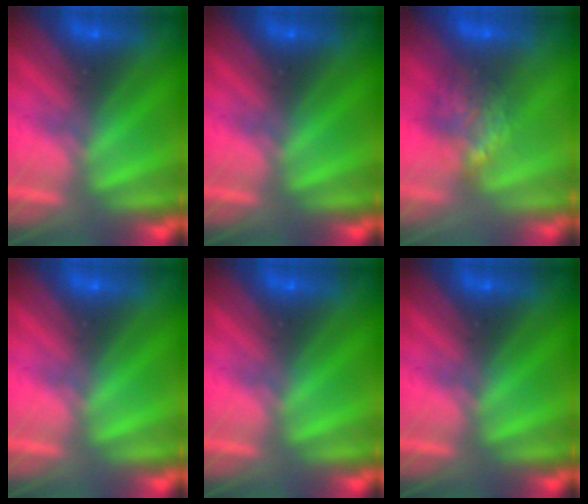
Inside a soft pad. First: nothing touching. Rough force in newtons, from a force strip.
{"total": 0.0}
{"total": 8.3}
{"total": 0.0}
{"total": 0.0}
{"total": 0.0}